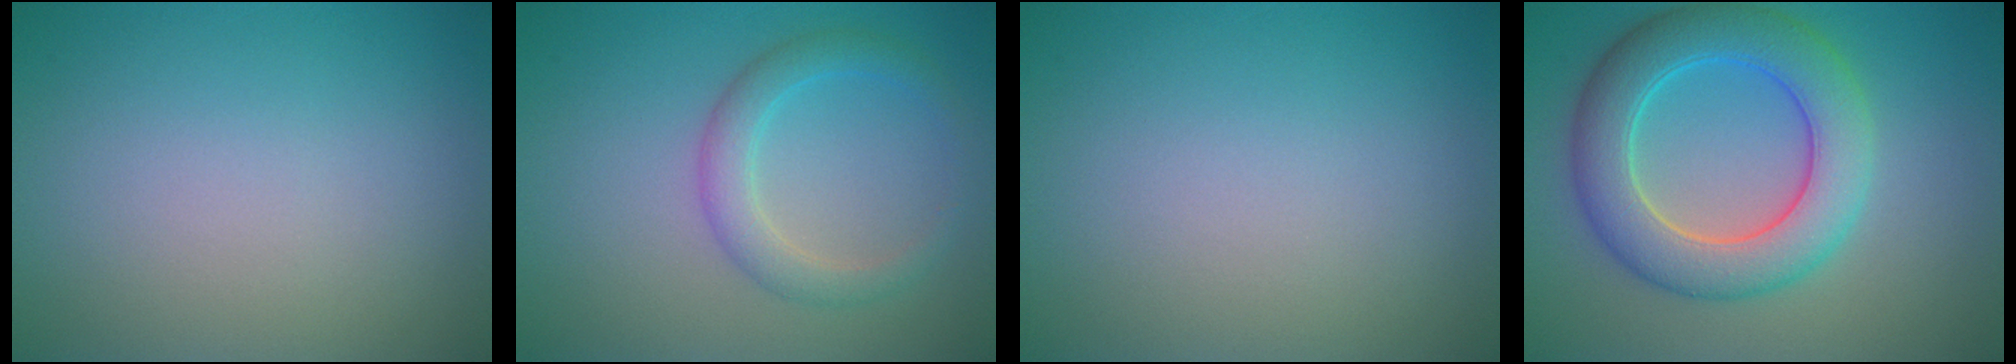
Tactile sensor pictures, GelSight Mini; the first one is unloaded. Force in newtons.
{"total": 2.8, "press": 2.8, "slide": 0.0}
{"total": 0.0}
{"total": 7.3, "press": 7.3, "slide": 0.2}